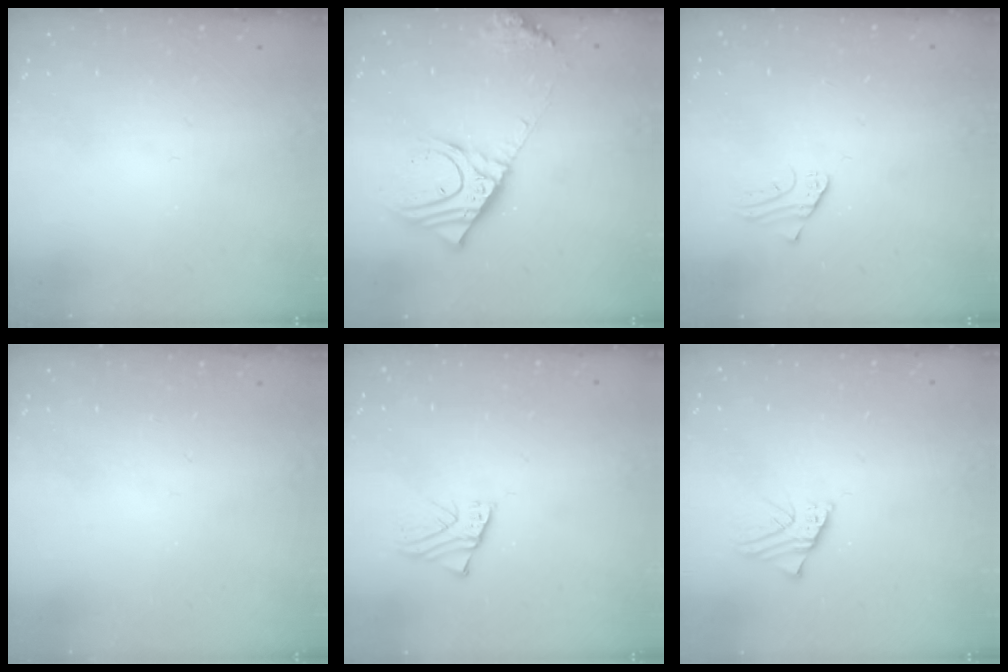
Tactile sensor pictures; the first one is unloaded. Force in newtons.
{"total": 15.9, "press": 15.6, "slide": 3.1}
{"total": 1.2, "press": 1.2, "slide": 0.1}
{"total": 0.0}
{"total": 2.0, "press": 2.0, "slide": 0.2}
{"total": 2.6, "press": 2.6, "slide": 0.2}